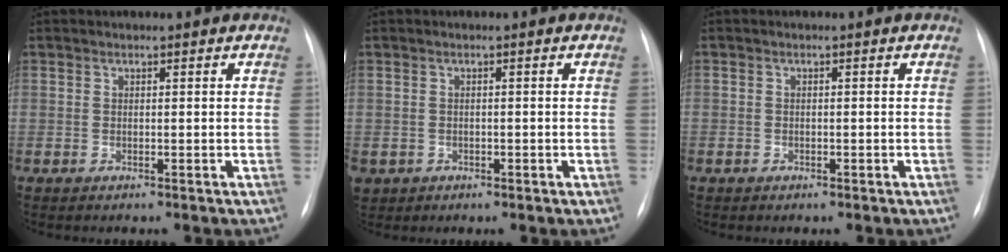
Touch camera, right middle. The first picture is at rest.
{"total": 2.5, "force": [-1.0, 2.2, 0.7], "torque": [-0.016, 0.001, -0.007]}
{"total": 0.8, "force": [-0.5, 0.7, 0.0], "torque": [-0.007, 0.002, -0.007]}